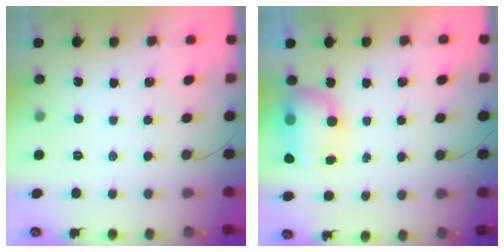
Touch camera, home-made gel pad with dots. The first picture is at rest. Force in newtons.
{"total": 9.1, "press": 8.7, "slide": 2.6}